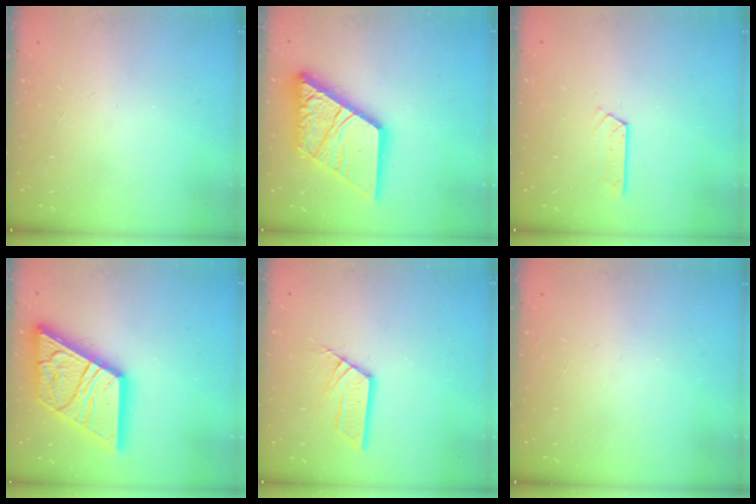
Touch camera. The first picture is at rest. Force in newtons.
{"total": 21.8, "press": 21.7, "slide": 2.6}
{"total": 4.1, "press": 4.1, "slide": 0.4}
{"total": 27.4, "press": 27.2, "slide": 3.1}
{"total": 7.0, "press": 7.0, "slide": 0.5}
{"total": 0.0}